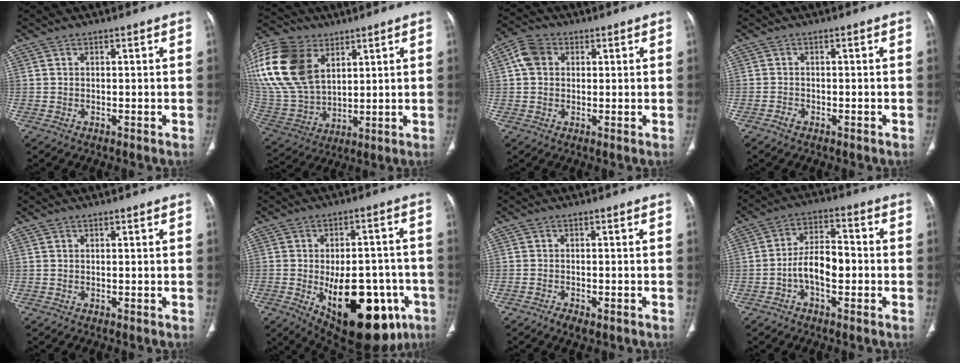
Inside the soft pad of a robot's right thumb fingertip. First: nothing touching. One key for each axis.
{"total": 26.1, "fx": 9.9, "fy": 17.3, "fz": 16.8, "tx": -0.385, "ty": 0.002, "tz": 0.199}
{"total": 5.5, "fx": 1.3, "fy": 4.4, "fz": 3.0, "tx": -0.052, "ty": 0.011, "tz": 0.018}
{"total": 1.0, "fx": -0.8, "fy": 0.6, "fz": 0.4, "tx": -0.008, "ty": 0.004, "tz": -0.017}
{"total": 0.0}
{"total": 24.3, "fx": -8.3, "fy": 12.2, "fz": 19.3, "tx": -0.225, "ty": 0.020, "tz": -0.092}
{"total": 2.8, "fx": -1.9, "fy": 1.2, "fz": 1.5, "tx": -0.026, "ty": 0.007, "tz": -0.028}
{"total": 8.2, "fx": -2.2, "fy": 4.3, "fz": 6.7, "tx": -0.108, "ty": 0.035, "tz": -0.044}